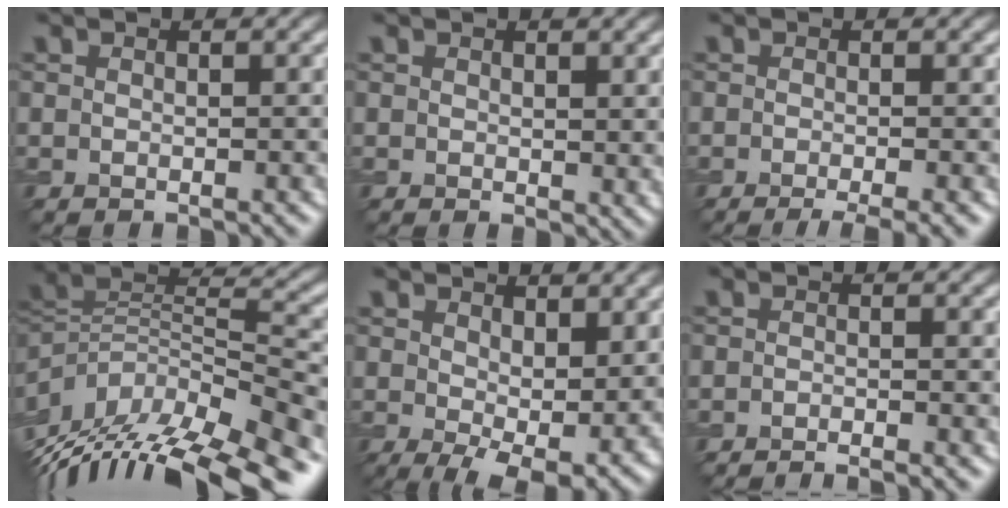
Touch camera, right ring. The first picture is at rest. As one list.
[{"total": 1.4, "force": [0.7, 0.7, 0.9], "torque": [-0.011, -0.006, 0.017]}, {"total": 3.3, "force": [-1.8, 0.7, 2.7], "torque": [-0.034, -0.005, -0.028]}, {"total": 13.3, "force": [-7.5, 5.9, 9.3], "torque": [-0.194, 0.017, -0.114]}, {"total": 6.9, "force": [0.3, 3.6, 5.9], "torque": [-0.102, -0.025, 0.019]}, {"total": 2.0, "force": [-1.7, 0.2, 1.0], "torque": [-0.011, -0.004, -0.033]}]